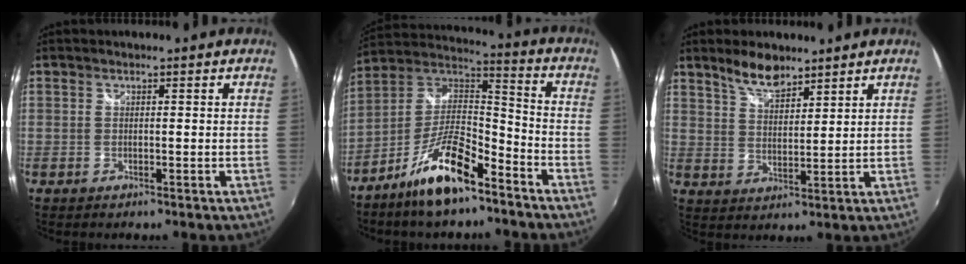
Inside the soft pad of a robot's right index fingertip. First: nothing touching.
{"total": 14.6, "force": [-9.2, 4.5, 10.4], "torque": [-0.213, 0.007, -0.171]}
{"total": 6.3, "force": [5.1, 2.1, 3.0], "torque": [-0.049, 0.001, 0.096]}